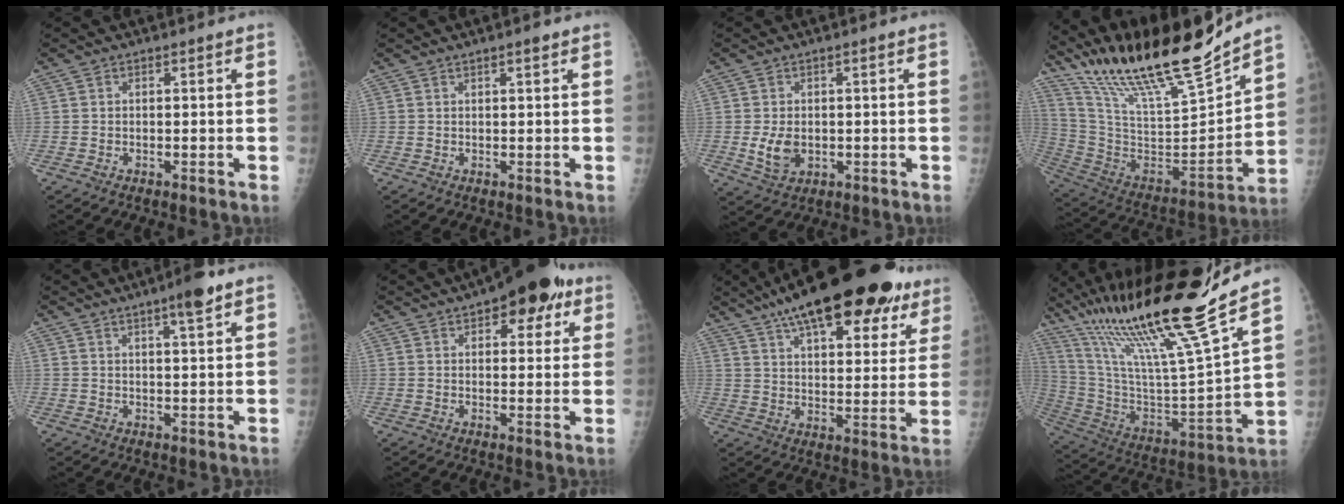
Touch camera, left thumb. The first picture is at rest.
{"total": 1.5, "force": [1.0, 0.2, 1.1], "torque": [-0.016, -0.004, 0.015]}
{"total": 4.8, "force": [-0.5, 3.4, 3.4], "torque": [-0.053, -0.007, 0.001]}
{"total": 24.6, "force": [21.3, 2.8, 12.0], "torque": [-0.186, -0.115, 0.374]}
{"total": 5.8, "force": [3.7, 0.7, 4.4], "torque": [-0.066, -0.015, 0.055]}
{"total": 12.2, "force": [6.5, 5.6, 8.6], "torque": [-0.075, -0.008, 0.084]}
{"total": 28.6, "force": [19.2, 10.3, 18.6], "torque": [-0.261, -0.033, 0.273]}
{"total": 30.3, "force": [21.8, 2.2, 21.0], "torque": [-0.365, -0.084, 0.389]}